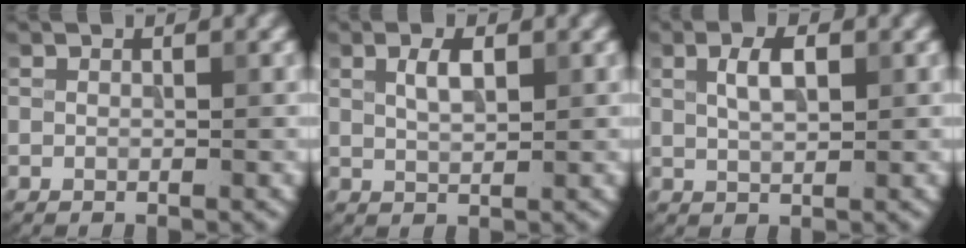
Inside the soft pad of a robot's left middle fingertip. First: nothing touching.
{"total": 2.1, "force": [0.9, 0.9, 1.7], "torque": [-0.036, 0.002, 0.018]}
{"total": 2.7, "force": [0.9, 1.2, 2.3], "torque": [-0.046, 0.003, 0.018]}